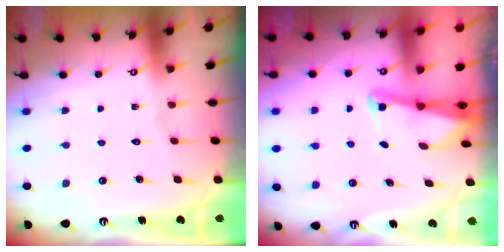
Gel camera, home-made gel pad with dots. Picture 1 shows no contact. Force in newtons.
{"total": 2.3, "press": 2.3, "slide": 0.3}